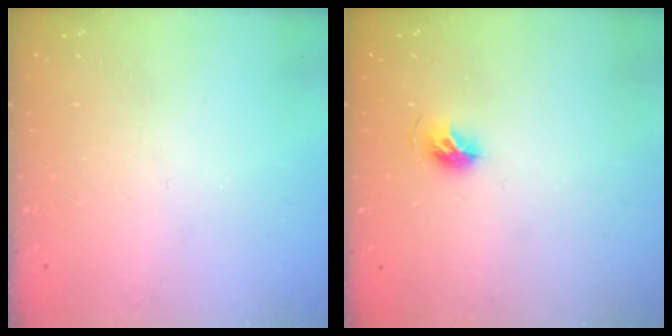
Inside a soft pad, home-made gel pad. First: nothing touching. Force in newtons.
{"total": 6.7, "press": 6.7, "slide": 0.9}